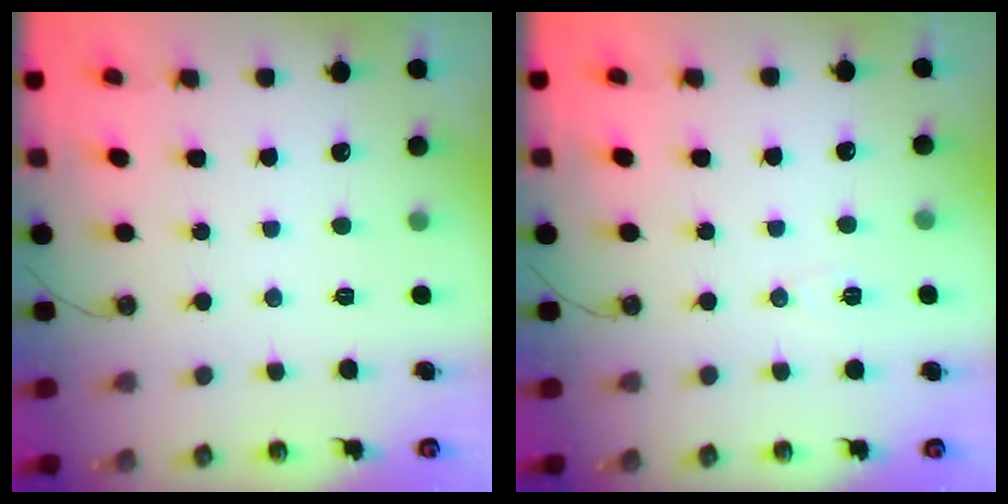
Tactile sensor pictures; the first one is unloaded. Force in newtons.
{"total": 4.5, "press": 3.9, "slide": 2.3}